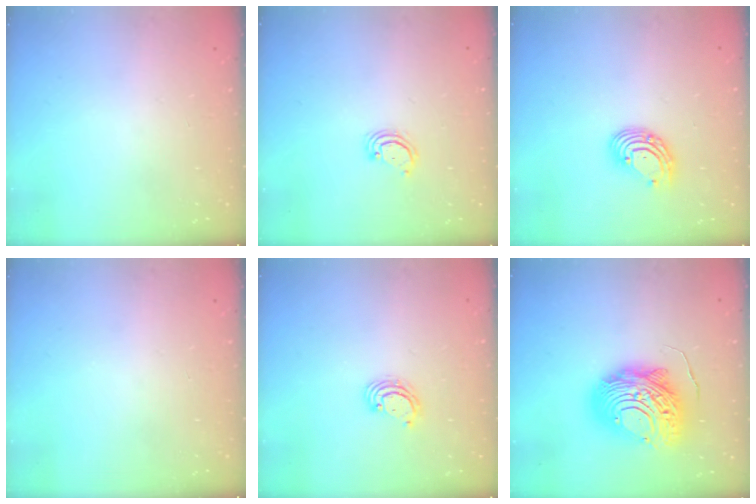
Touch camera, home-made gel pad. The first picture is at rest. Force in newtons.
{"total": 2.8, "press": 2.8, "slide": 0.2}
{"total": 7.3, "press": 7.3, "slide": 0.8}
{"total": 0.0}
{"total": 3.5, "press": 3.5, "slide": 0.2}
{"total": 17.5, "press": 17.5, "slide": 1.5}